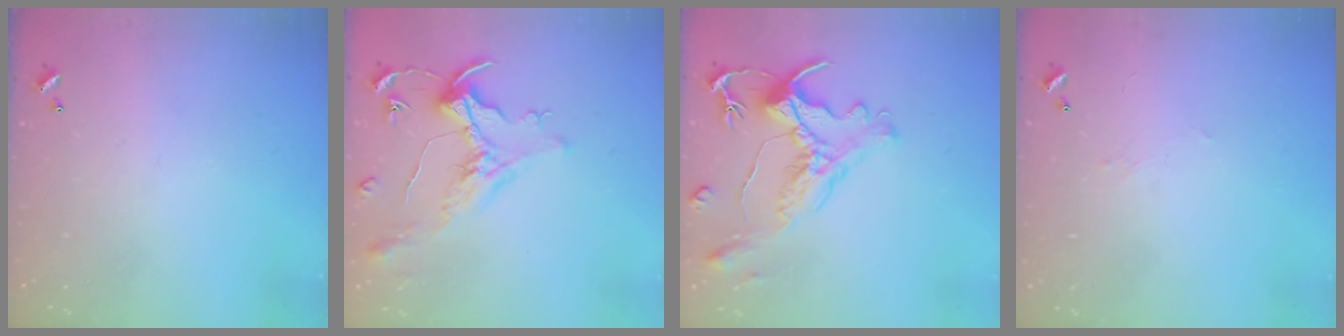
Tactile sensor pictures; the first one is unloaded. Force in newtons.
{"total": 1.6, "press": 1.4, "slide": 0.7}
{"total": 2.8, "press": 2.5, "slide": 1.3}
{"total": 2.2, "press": 2.0, "slide": 0.8}